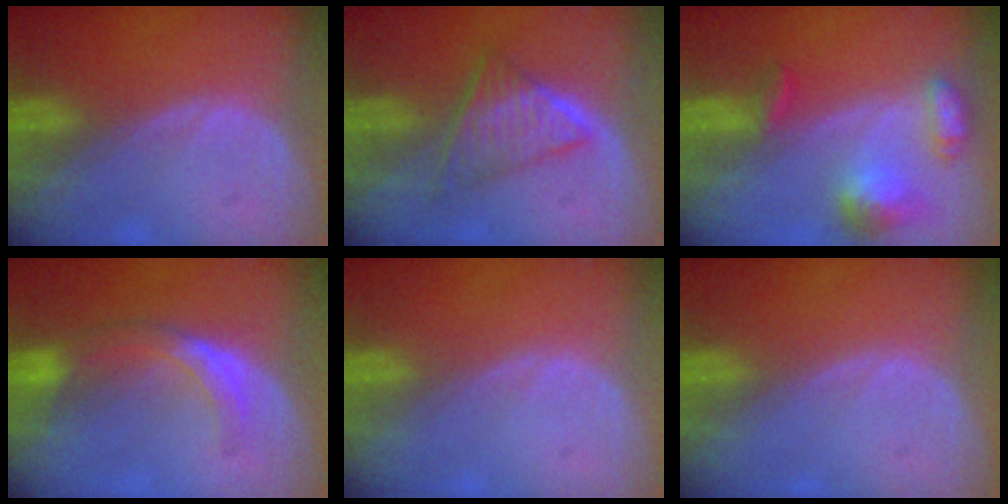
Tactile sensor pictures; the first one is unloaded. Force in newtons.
{"total": 6.1, "press": 5.7, "slide": 2.1}
{"total": 6.9, "press": 6.4, "slide": 2.6}
{"total": 5.8, "press": 5.3, "slide": 2.4}
{"total": 0.0}
{"total": 0.0}